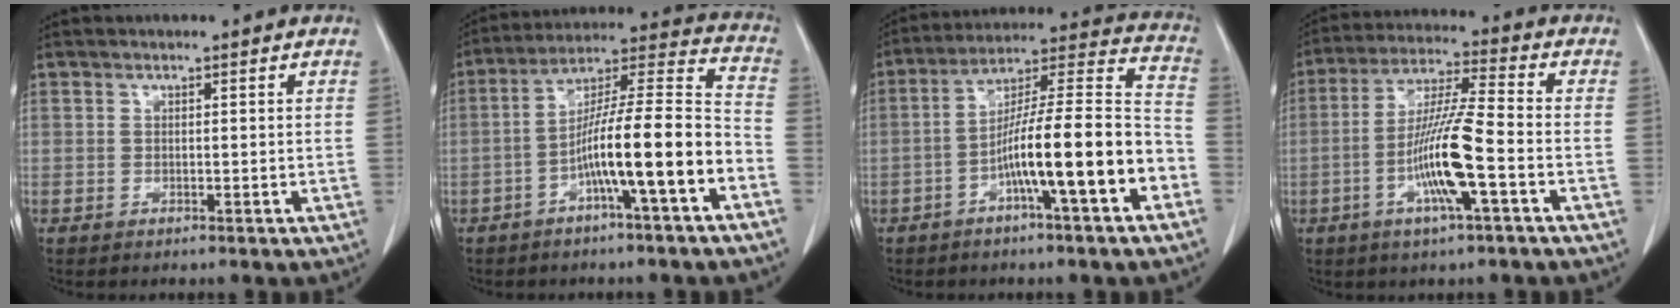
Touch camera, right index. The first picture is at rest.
{"total": 15.5, "force": [-5.7, 0.7, 14.3], "torque": [-0.239, 0.021, -0.097]}
{"total": 17.1, "force": [-6.1, 1.2, 15.9], "torque": [-0.254, 0.021, -0.101]}
{"total": 12.4, "force": [-3.9, 0.6, 11.8], "torque": [-0.232, -0.003, -0.075]}